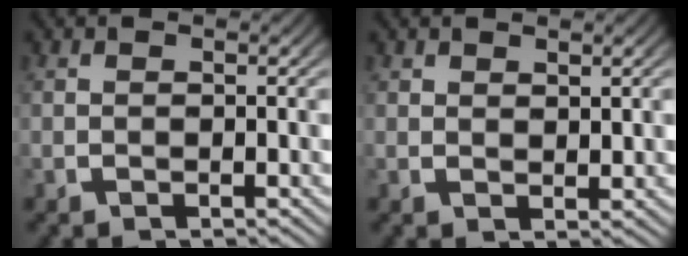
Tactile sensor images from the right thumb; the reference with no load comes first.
{"total": 1.1, "force": [1.0, 0.2, 0.2], "torque": [0.003, -0.003, 0.024]}